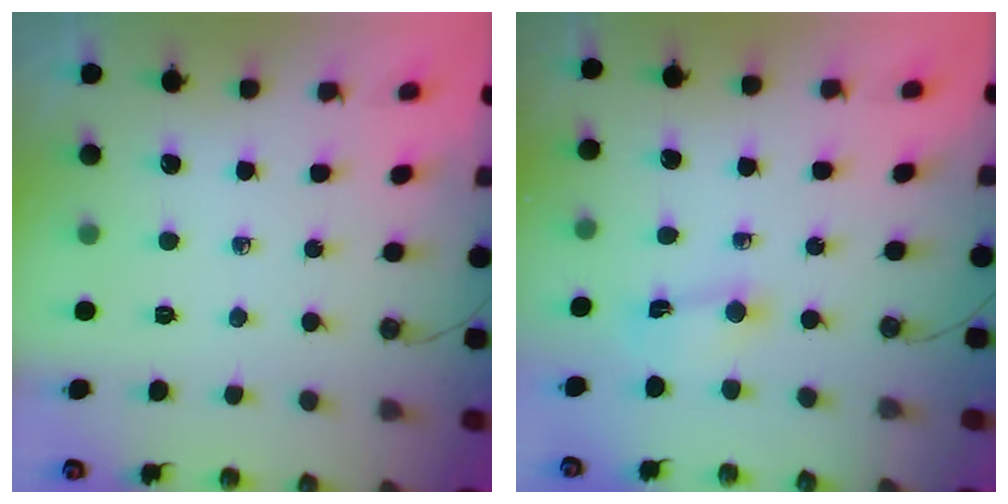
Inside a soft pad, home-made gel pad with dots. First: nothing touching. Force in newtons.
{"total": 1.6, "press": 1.6, "slide": 0.3}